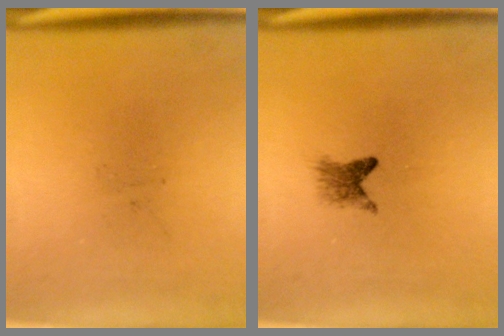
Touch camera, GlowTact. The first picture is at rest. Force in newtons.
{"total": 2.0}